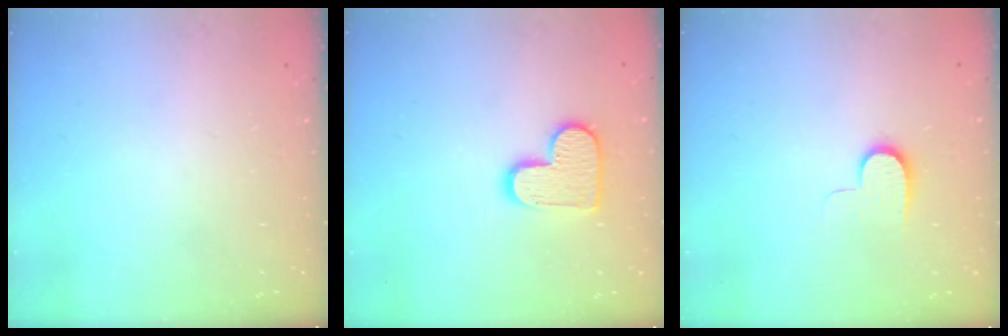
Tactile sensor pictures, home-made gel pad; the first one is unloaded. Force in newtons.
{"total": 12.0, "press": 12.0, "slide": 0.7}
{"total": 7.1, "press": 7.1, "slide": 0.7}